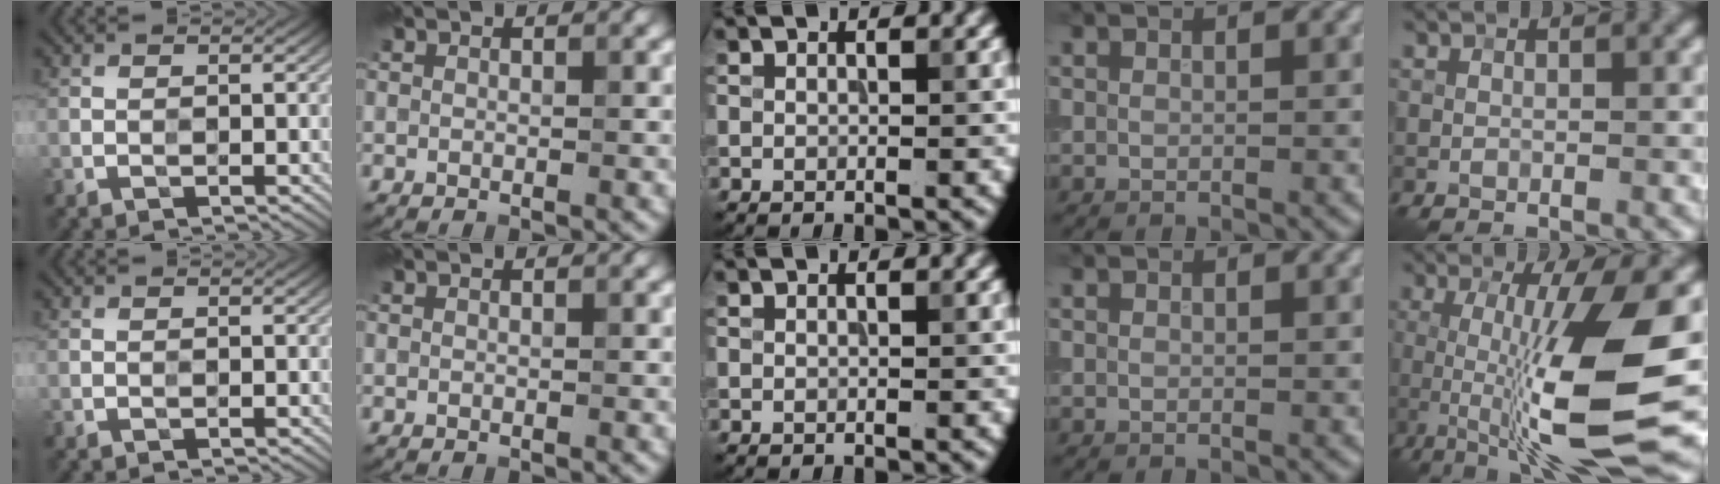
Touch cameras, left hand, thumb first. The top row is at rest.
{"little": {"total": 12.3, "force": [-1.6, 2.7, 11.9], "torque": [-0.192, -0.004, -0.032]}}